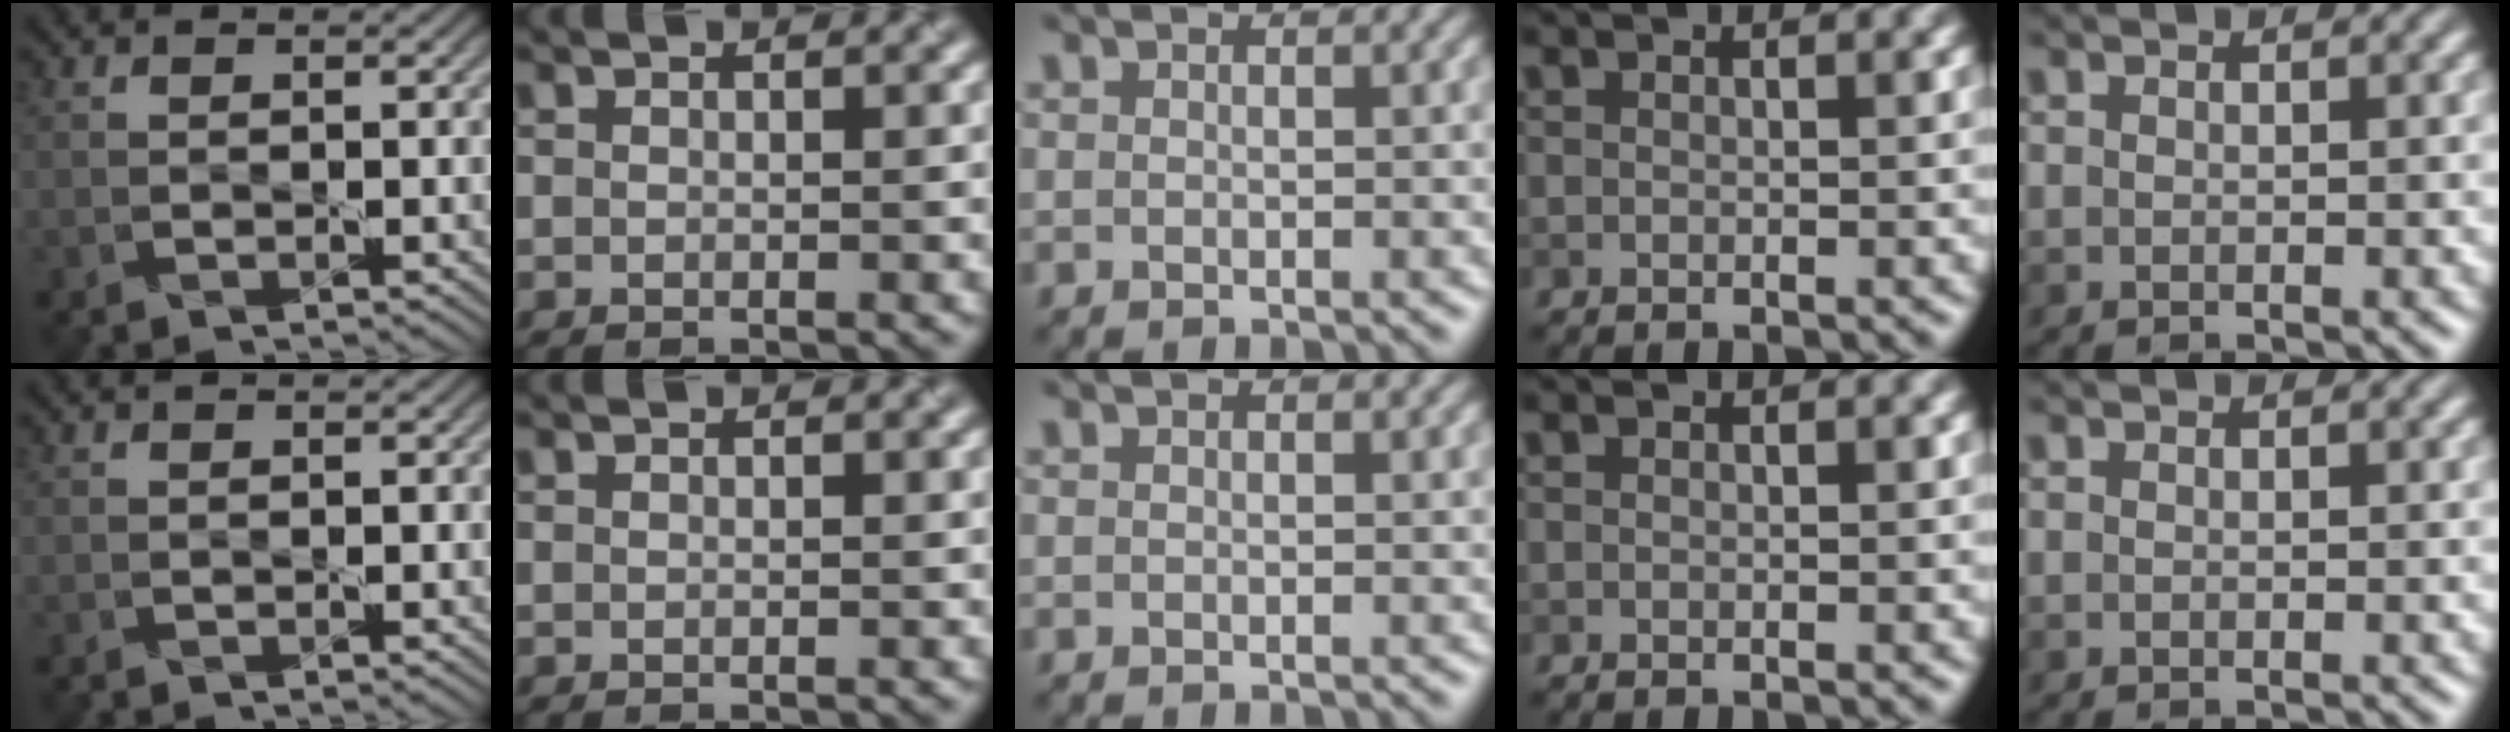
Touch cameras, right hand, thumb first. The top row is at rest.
{}